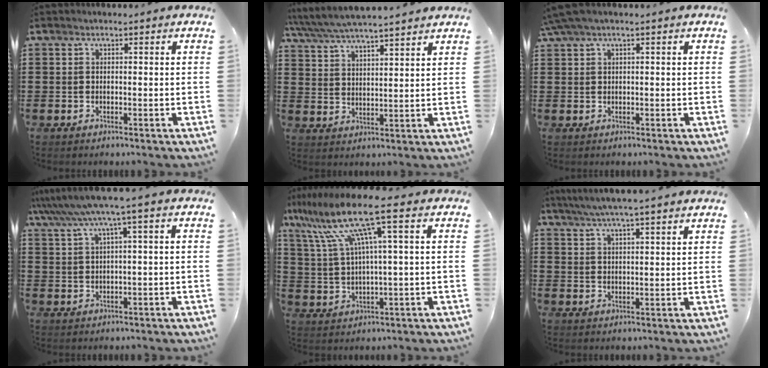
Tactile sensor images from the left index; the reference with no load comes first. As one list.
[{"total": 5.2, "force": [4.8, 0.2, 1.9], "torque": [-0.054, -0.024, 0.083]}, {"total": 2.5, "force": [0.2, 0.3, 2.5], "torque": [-0.060, -0.008, 0.000]}, {"total": 5.6, "force": [2.7, -0.7, 4.8], "torque": [-0.101, -0.016, 0.043]}, {"total": 12.3, "force": [6.1, 0.6, 10.7], "torque": [-0.249, -0.021, 0.093]}, {"total": 4.6, "force": [4.0, -0.4, 2.1], "torque": [-0.052, -0.015, 0.071]}]